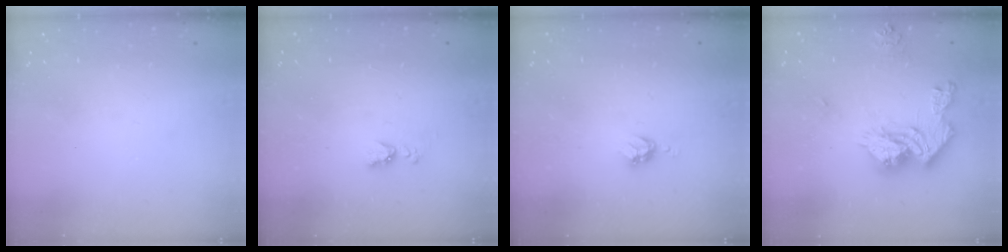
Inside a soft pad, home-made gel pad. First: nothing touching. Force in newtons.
{"total": 5.8, "press": 5.8, "slide": 0.7}
{"total": 3.2, "press": 3.2, "slide": 0.3}
{"total": 16.0, "press": 15.9, "slide": 1.8}